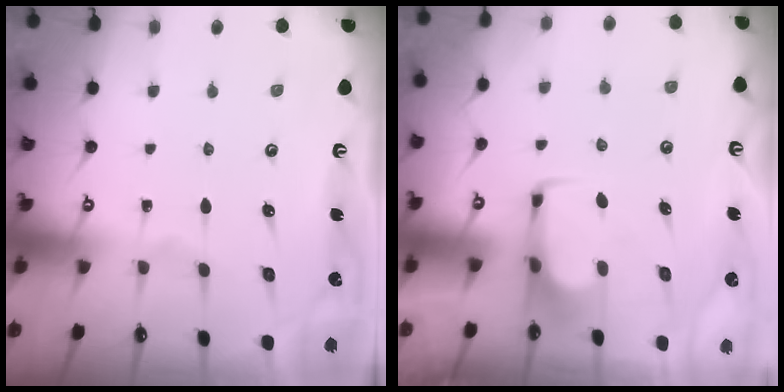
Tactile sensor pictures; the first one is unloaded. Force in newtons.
{"total": 1.6, "press": 1.5, "slide": 0.4}